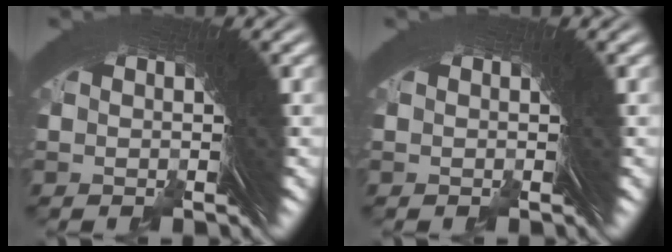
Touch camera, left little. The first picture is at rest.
{"total": 0.0}